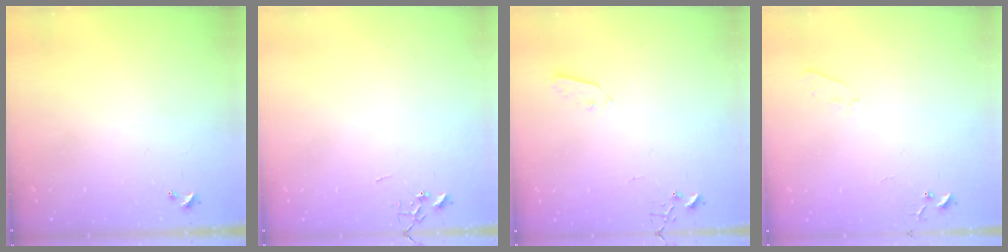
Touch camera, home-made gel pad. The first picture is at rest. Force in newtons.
{"total": 0.0}
{"total": 2.5, "press": 2.5, "slide": 0.4}
{"total": 4.2, "press": 4.2, "slide": 0.6}